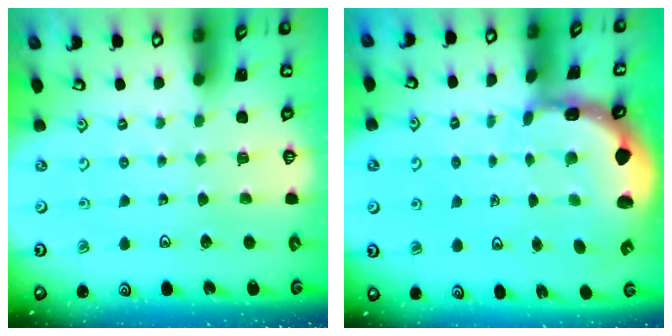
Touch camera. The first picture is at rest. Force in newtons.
{"total": 2.2, "press": 2.0, "slide": 1.0}